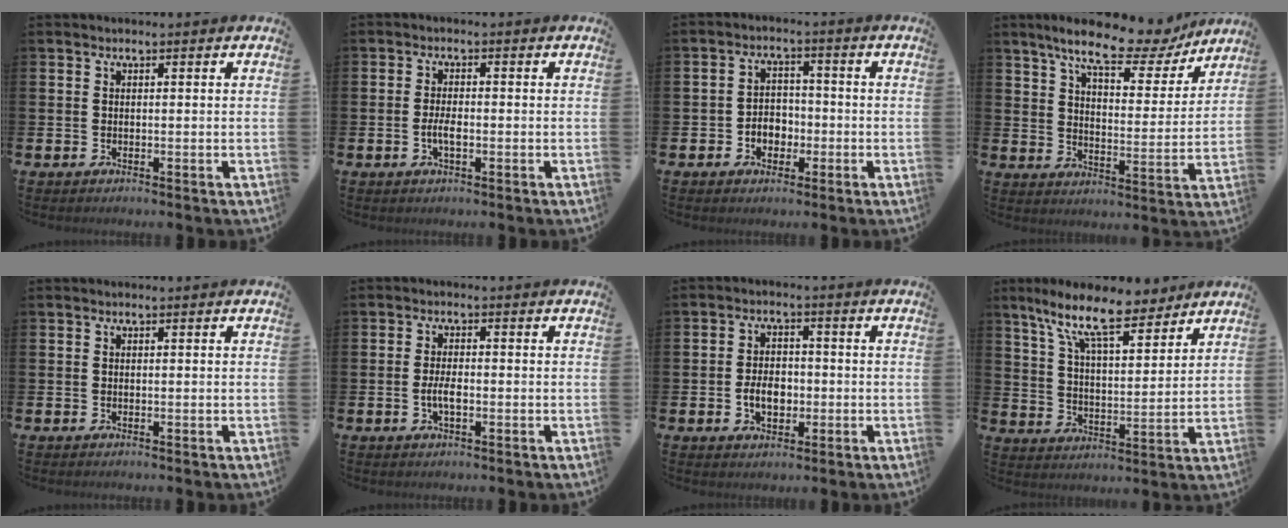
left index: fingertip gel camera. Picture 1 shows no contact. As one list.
[{"total": 2.4, "force": [-0.6, 1.0, 2.1], "torque": [-0.035, -0.001, -0.012]}, {"total": 3.3, "force": [-1.4, 2.7, 1.3], "torque": [-0.027, 0.006, -0.034]}, {"total": 10.5, "force": [8.9, 3.0, 4.7], "torque": [-0.104, -0.049, 0.150]}, {"total": 0.0}, {"total": 2.8, "force": [-0.6, 1.1, 2.5], "torque": [-0.041, 0.000, -0.013]}, {"total": 4.2, "force": [-0.9, 2.9, 3.0], "torque": [-0.036, -0.003, -0.022]}, {"total": 11.7, "force": [9.4, 3.1, 6.3], "torque": [-0.135, -0.040, 0.165]}]